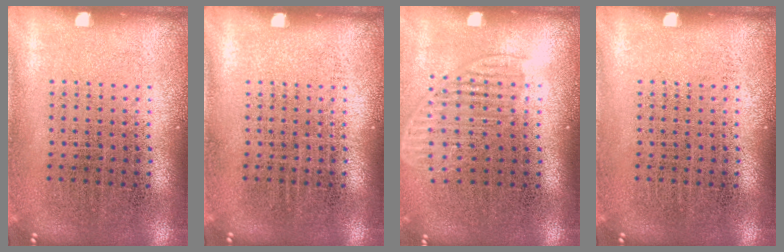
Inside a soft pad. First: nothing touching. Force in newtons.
{"total": 0.0}
{"total": 1.5, "press": 1.3, "slide": 0.7}
{"total": 0.0}